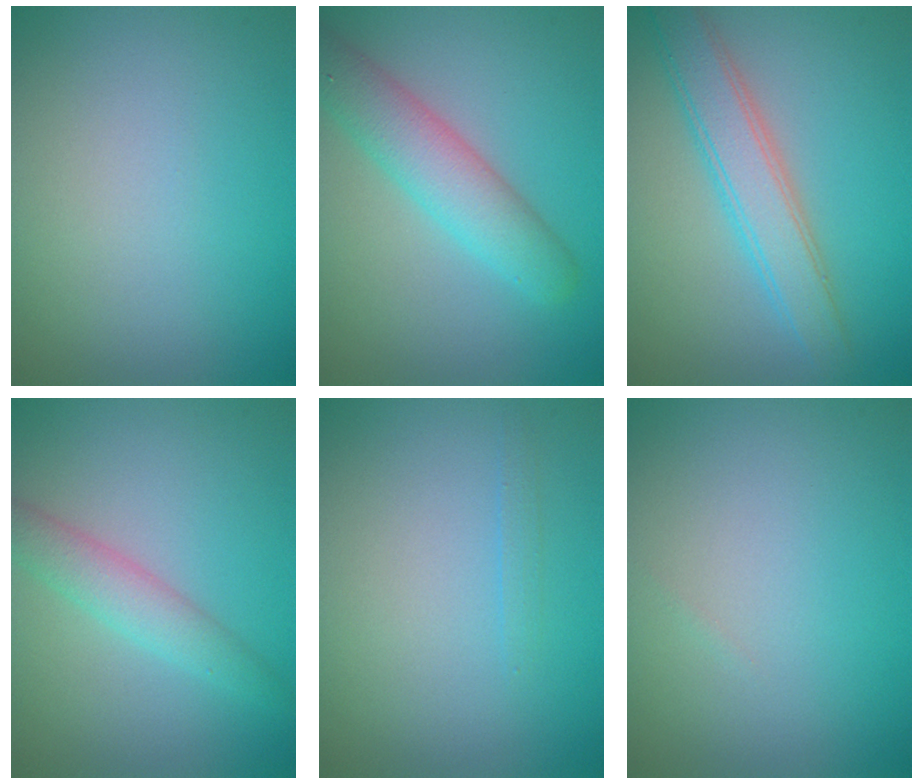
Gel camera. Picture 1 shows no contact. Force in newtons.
{"total": 4.9, "press": 4.9, "slide": 0.1}
{"total": 4.4, "press": 4.4, "slide": 0.2}
{"total": 2.9, "press": 2.9, "slide": 0.1}
{"total": 0.6, "press": 0.6, "slide": 0.1}
{"total": 0.0}